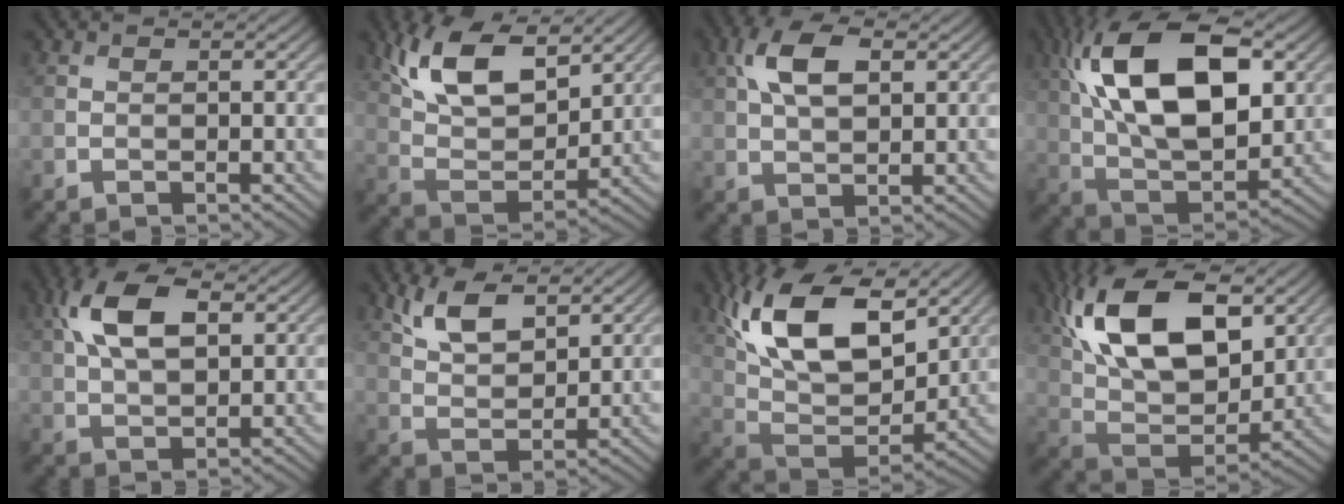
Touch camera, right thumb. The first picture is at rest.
{"total": 12.1, "force": [6.8, 5.4, 8.4], "torque": [-0.174, 0.004, 0.130]}
{"total": 7.2, "force": [2.4, 3.7, 5.7], "torque": [-0.124, 0.011, 0.041]}
{"total": 18.4, "force": [5.8, 9.3, 14.8], "torque": [-0.288, 0.035, 0.087]}
{"total": 9.9, "force": [3.4, 5.1, 7.8], "torque": [-0.174, 0.017, 0.059]}
{"total": 6.9, "force": [4.1, 2.9, 4.7], "torque": [-0.105, -0.001, 0.085]}
{"total": 16.4, "force": [7.7, 8.2, 12.0], "torque": [-0.245, 0.010, 0.133]}
{"total": 17.5, "force": [7.4, 9.0, 13.0], "torque": [-0.269, 0.020, 0.126]}